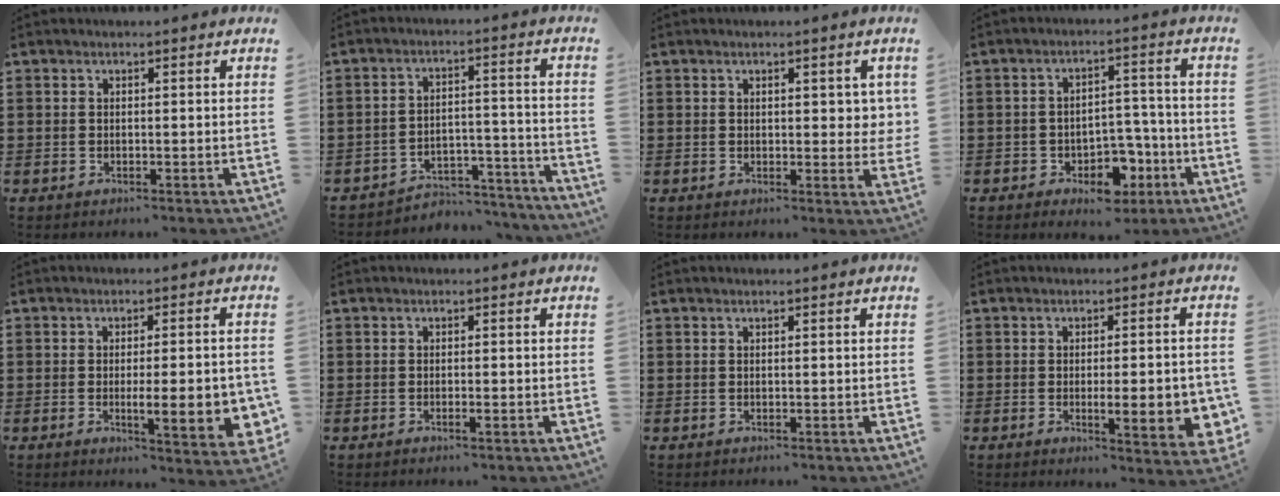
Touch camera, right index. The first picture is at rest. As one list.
[{"total": 5.2, "force": [-4.9, 1.3, 0.9], "torque": [-0.016, 0.014, -0.099]}, {"total": 2.8, "force": [0.8, 1.5, 2.3], "torque": [-0.022, -0.001, 0.007]}, {"total": 6.0, "force": [-3.2, 3.9, 3.2], "torque": [-0.046, 0.017, -0.058]}, {"total": 8.6, "force": [-1.4, 2.2, 8.2], "torque": [-0.108, -0.010, -0.020]}, {"total": 0.8, "force": [-0.5, 0.1, 0.7], "torque": [-0.014, -0.002, -0.008]}, {"total": 0.0}, {"total": 7.6, "force": [-1.3, 2.0, 7.3], "torque": [-0.093, -0.010, -0.019]}]